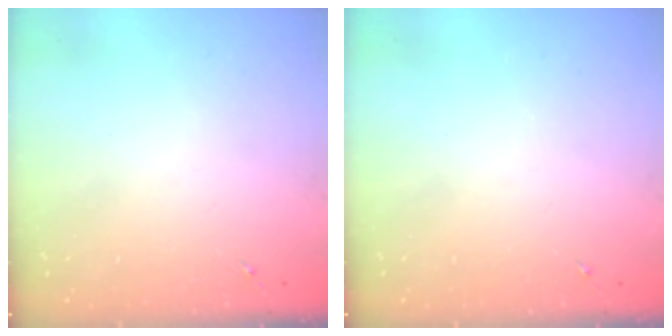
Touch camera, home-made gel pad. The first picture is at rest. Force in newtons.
{"total": 0.0}